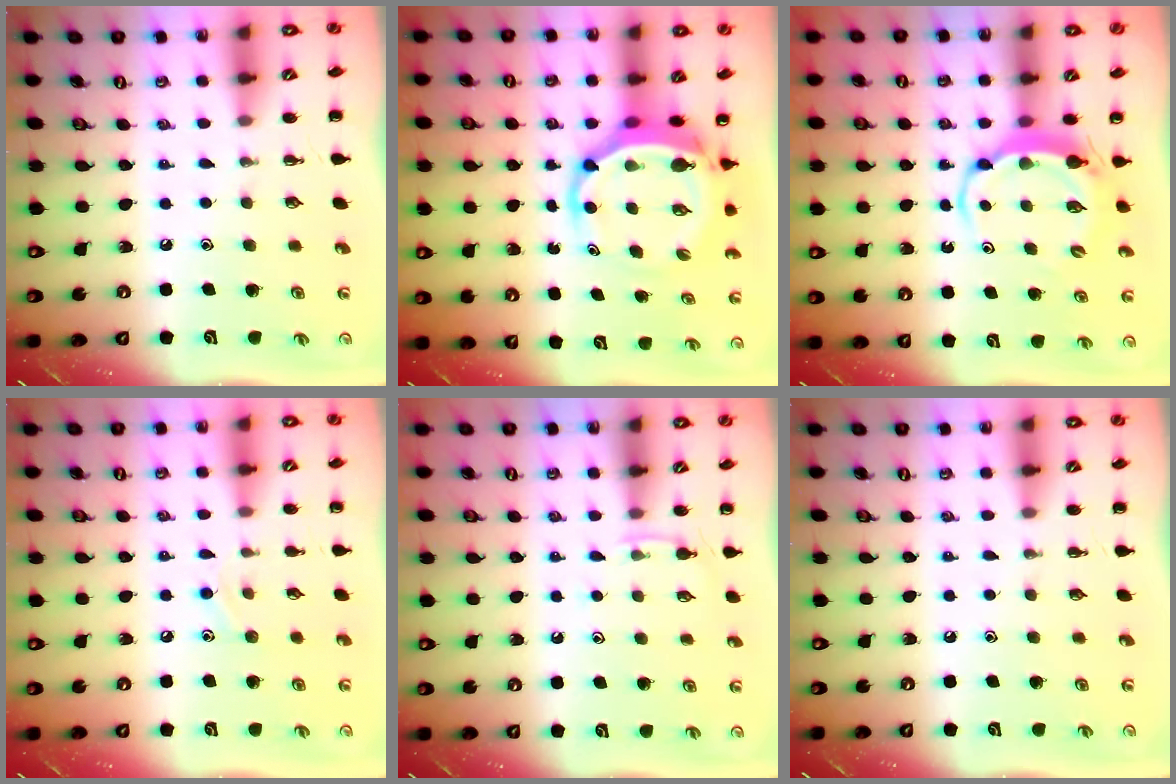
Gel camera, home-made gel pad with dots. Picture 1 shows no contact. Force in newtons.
{"total": 7.0, "press": 6.7, "slide": 2.2}
{"total": 5.6, "press": 5.5, "slide": 0.6}
{"total": 6.5, "press": 6.2, "slide": 1.9}
{"total": 4.3, "press": 4.1, "slide": 1.4}
{"total": 0.0}